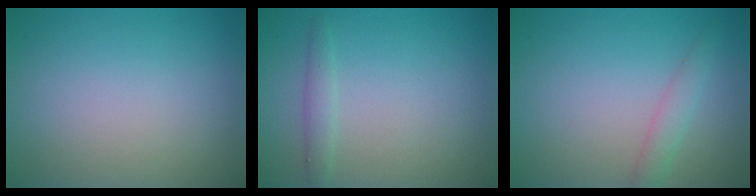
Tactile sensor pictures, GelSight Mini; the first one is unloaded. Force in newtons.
{"total": 1.3, "press": 1.3, "slide": 0.2}
{"total": 1.7, "press": 1.7, "slide": 0.1}